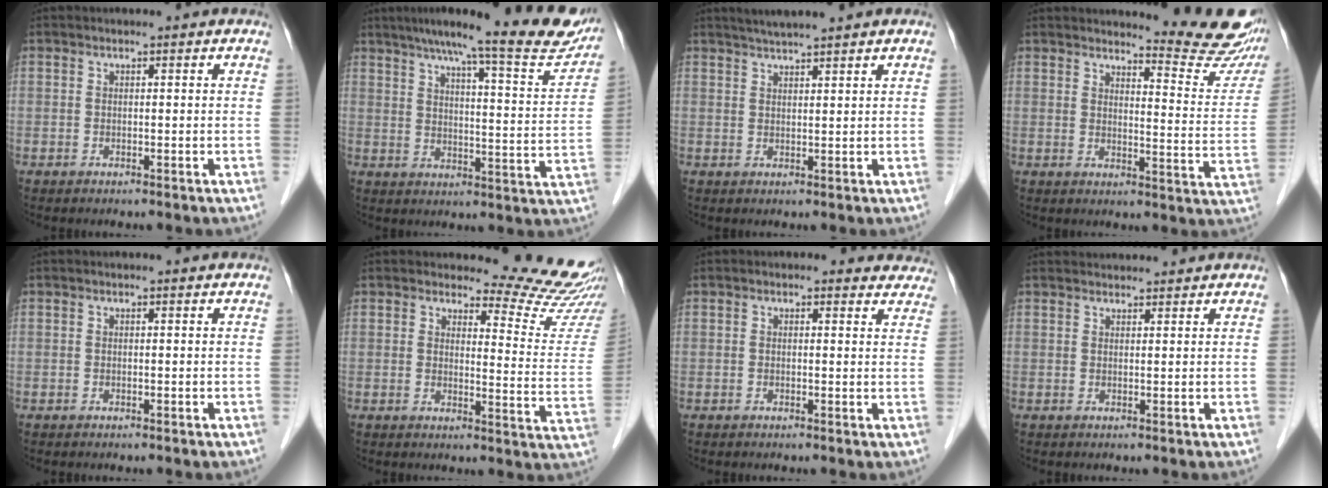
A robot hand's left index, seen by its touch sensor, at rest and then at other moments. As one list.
[{"total": 20.5, "force": [17.5, 2.0, 10.5], "torque": [-0.143, -0.020, 0.216]}, {"total": 4.8, "force": [4.2, -0.3, 2.4], "torque": [-0.041, 0.022, 0.070]}, {"total": 12.8, "force": [12.4, 0.5, 3.0], "torque": [-0.026, -0.090, 0.129]}, {"total": 0.0}, {"total": 13.3, "force": [13.1, 0.2, 2.2], "torque": [-0.017, -0.123, 0.129]}, {"total": 4.2, "force": [3.7, 1.8, 0.4], "torque": [0.017, -0.004, 0.017]}, {"total": 5.0, "force": [4.8, 1.0, 0.8], "torque": [-0.009, 0.034, 0.066]}]